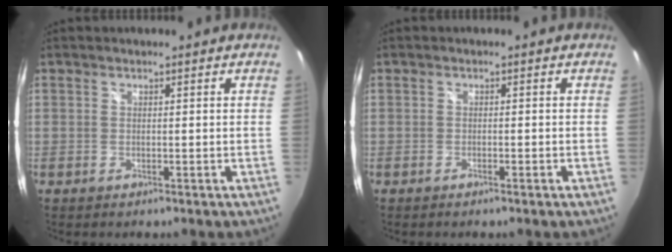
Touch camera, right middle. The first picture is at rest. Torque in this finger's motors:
{"motor_torque": [-0.26, 0.18, -0.02, -0.01]}